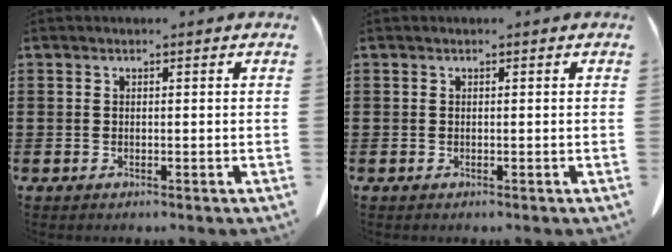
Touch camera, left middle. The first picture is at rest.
{"total": 0.0}